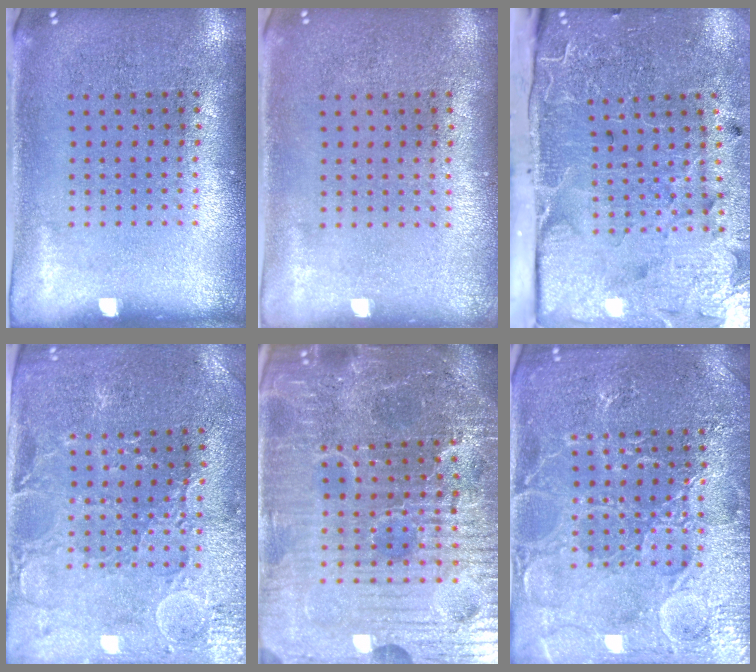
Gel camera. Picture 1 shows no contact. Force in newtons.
{"total": 0.0}
{"total": 4.1, "press": 3.7, "slide": 1.9}
{"total": 1.3, "press": 1.3, "slide": 0.4}
{"total": 7.3, "press": 6.5, "slide": 3.2}
{"total": 4.6, "press": 4.5, "slide": 0.7}